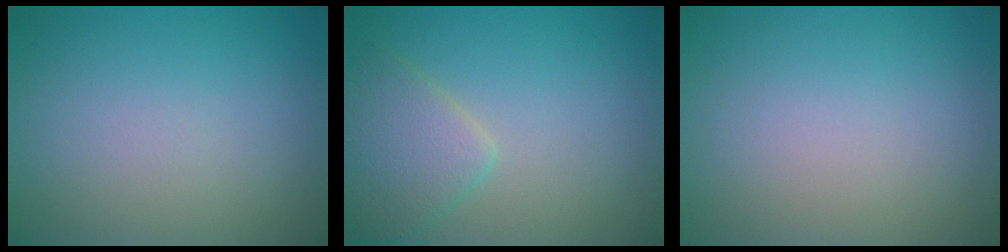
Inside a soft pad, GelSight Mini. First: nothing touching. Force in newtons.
{"total": 3.4, "press": 3.4, "slide": 0.1}
{"total": 0.0}